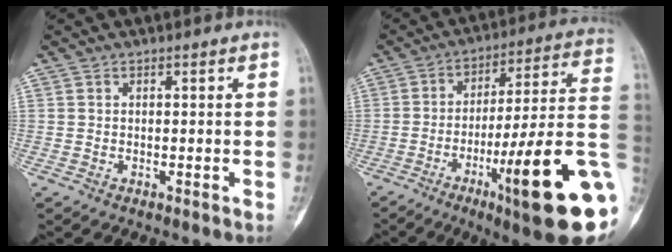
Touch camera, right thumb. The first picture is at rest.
{"total": 23.7, "force": [-7.6, 3.0, 22.3], "torque": [-0.281, 0.019, -0.110]}